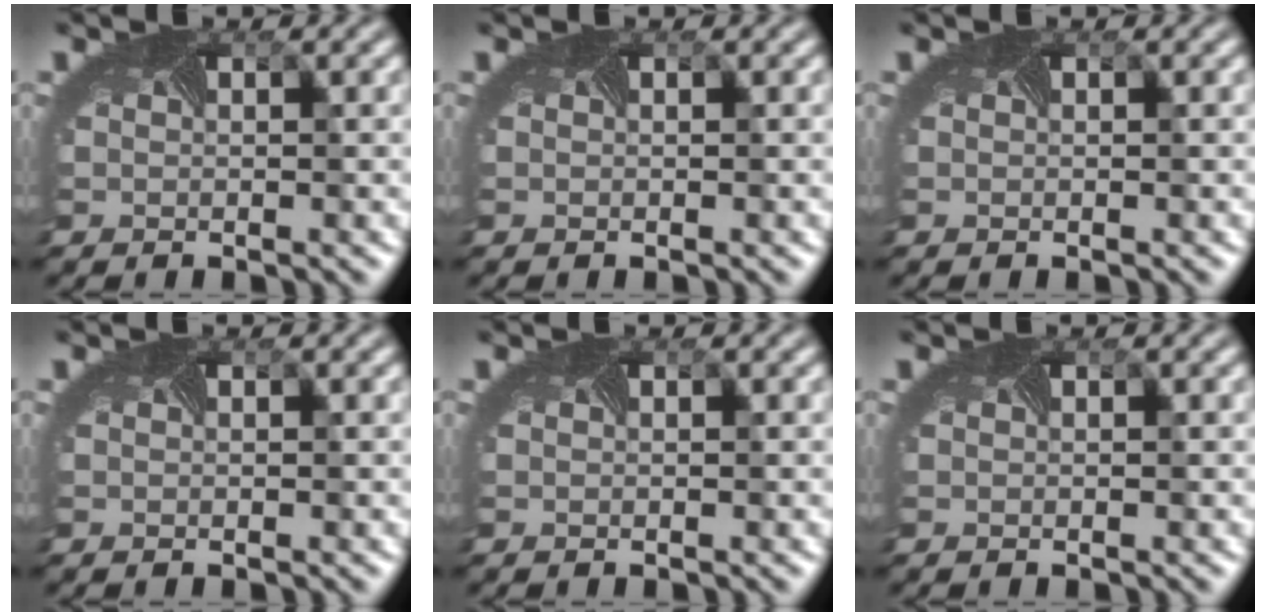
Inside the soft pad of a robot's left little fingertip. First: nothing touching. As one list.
[{"total": 0.0}, {"total": 0.0}, {"total": 0.0}, {"total": 0.0}, {"total": 0.0}]